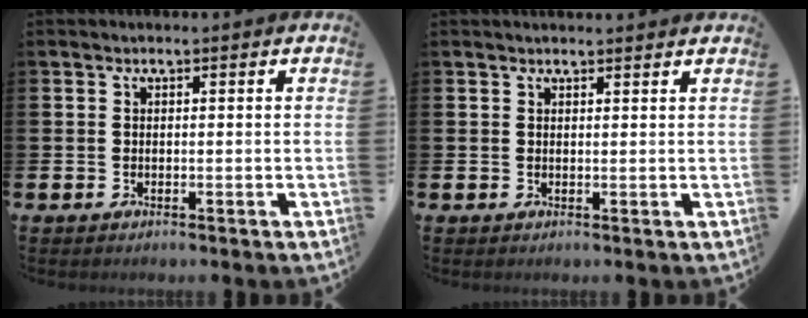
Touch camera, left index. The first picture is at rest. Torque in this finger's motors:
{"motor_torque": [0.36, -1.78, -0.01, 0.00]}